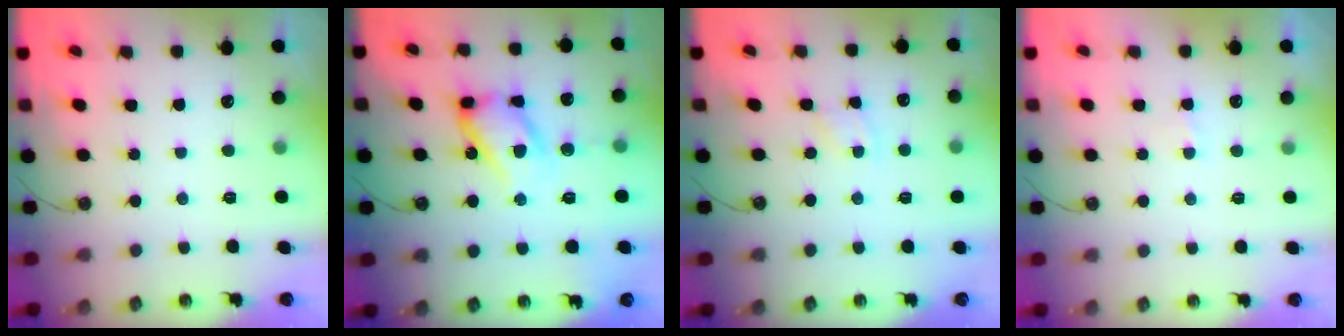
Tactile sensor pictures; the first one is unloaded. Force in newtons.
{"total": 14.5, "press": 14.5, "slide": 0.7}
{"total": 2.9, "press": 2.9, "slide": 0.5}
{"total": 1.4, "press": 1.3, "slide": 0.2}